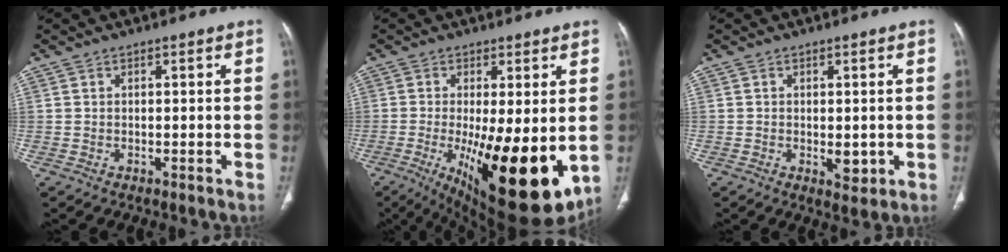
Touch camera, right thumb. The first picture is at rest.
{"total": 21.0, "force": [-4.3, 7.2, 19.3], "torque": [-0.260, -0.039, -0.040]}
{"total": 3.1, "force": [-0.4, 1.8, 2.6], "torque": [-0.026, -0.006, 0.000]}